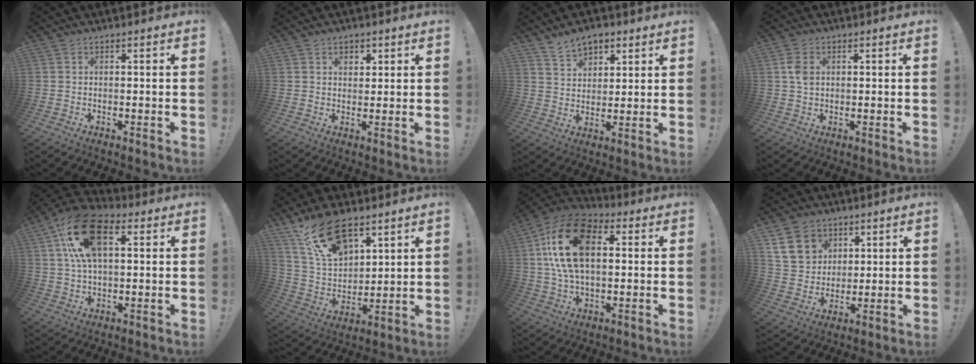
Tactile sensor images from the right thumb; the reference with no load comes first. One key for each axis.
{"total": 2.8, "fx": 1.8, "fy": 1.9, "fz": 1.0, "tx": -0.002, "ty": -0.008, "tz": 0.029}
{"total": 7.8, "fx": 5.5, "fy": 4.7, "fz": 2.8, "tx": -0.051, "ty": -0.024, "tz": 0.106}
{"total": 4.3, "fx": 0.9, "fy": 2.9, "fz": 3.0, "tx": -0.051, "ty": 0.004, "tz": 0.017}
{"total": 18.7, "fx": 6.0, "fy": 10.5, "fz": 14.4, "tx": -0.249, "ty": -0.003, "tz": 0.101}
{"total": 18.4, "fx": 12.3, "fy": 9.1, "fz": 10.3, "tx": -0.188, "ty": -0.068, "tz": 0.228}
{"total": 20.9, "fx": 4.9, "fy": 12.3, "fz": 16.2, "tx": -0.306, "ty": 0.003, "tz": 0.081}
{"total": 12.5, "fx": 6.3, "fy": 9.9, "fz": 4.2, "tx": -0.073, "ty": -0.024, "tz": 0.131}